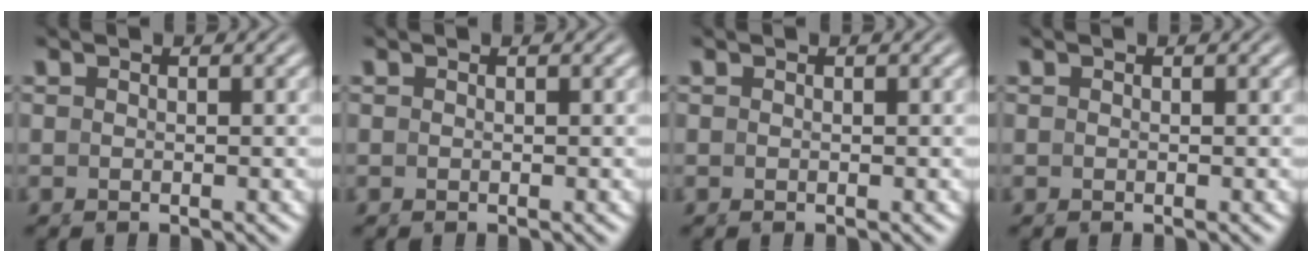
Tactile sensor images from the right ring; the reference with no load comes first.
{"total": 0.0}
{"total": 1.4, "force": [-0.4, -1.3, -0.4], "torque": [0.018, -0.011, 0.004]}
{"total": 0.0}